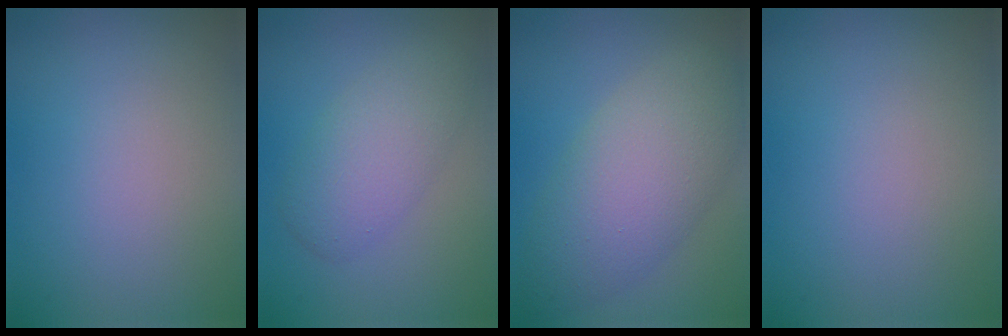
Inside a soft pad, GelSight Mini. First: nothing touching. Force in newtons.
{"total": 3.9, "press": 3.9, "slide": 0.1}
{"total": 7.2, "press": 7.2, "slide": 0.3}
{"total": 0.0}